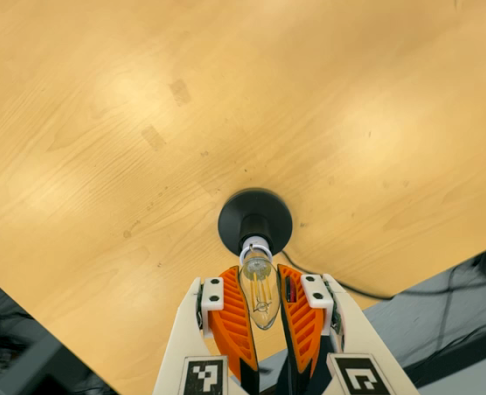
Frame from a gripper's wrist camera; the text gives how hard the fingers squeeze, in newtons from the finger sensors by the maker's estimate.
{"total": 18.6, "left": 21.0, "right": 16.2}